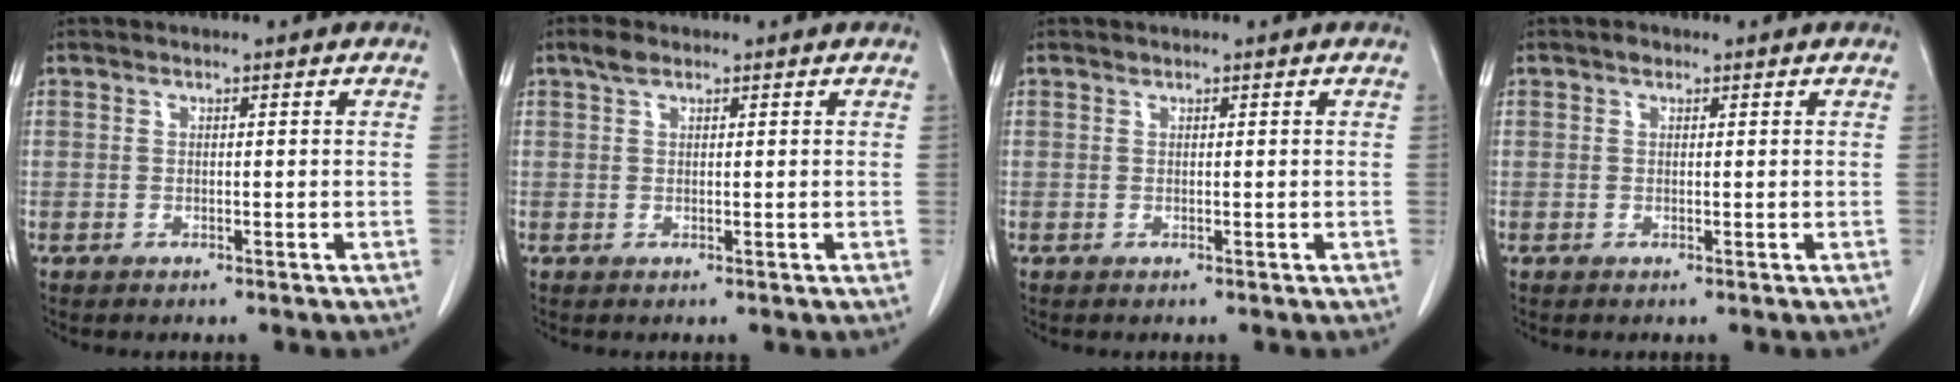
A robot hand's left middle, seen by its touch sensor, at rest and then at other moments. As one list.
[{"total": 1.9, "force": [1.3, 0.9, 1.1], "torque": [-0.028, 0.012, 0.025]}, {"total": 0.0}, {"total": 0.7, "force": [0.5, 0.4, 0.3], "torque": [-0.009, 0.003, 0.007]}]